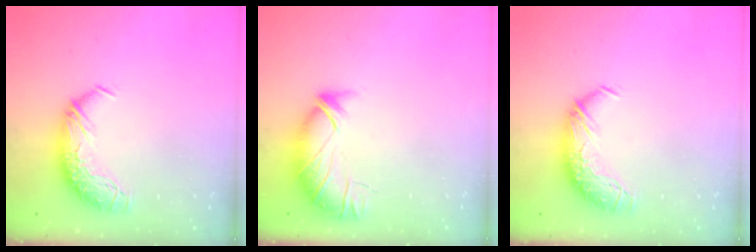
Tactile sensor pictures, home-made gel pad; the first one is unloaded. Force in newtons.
{"total": 3.5, "press": 2.8, "slide": 2.0}
{"total": 0.0}